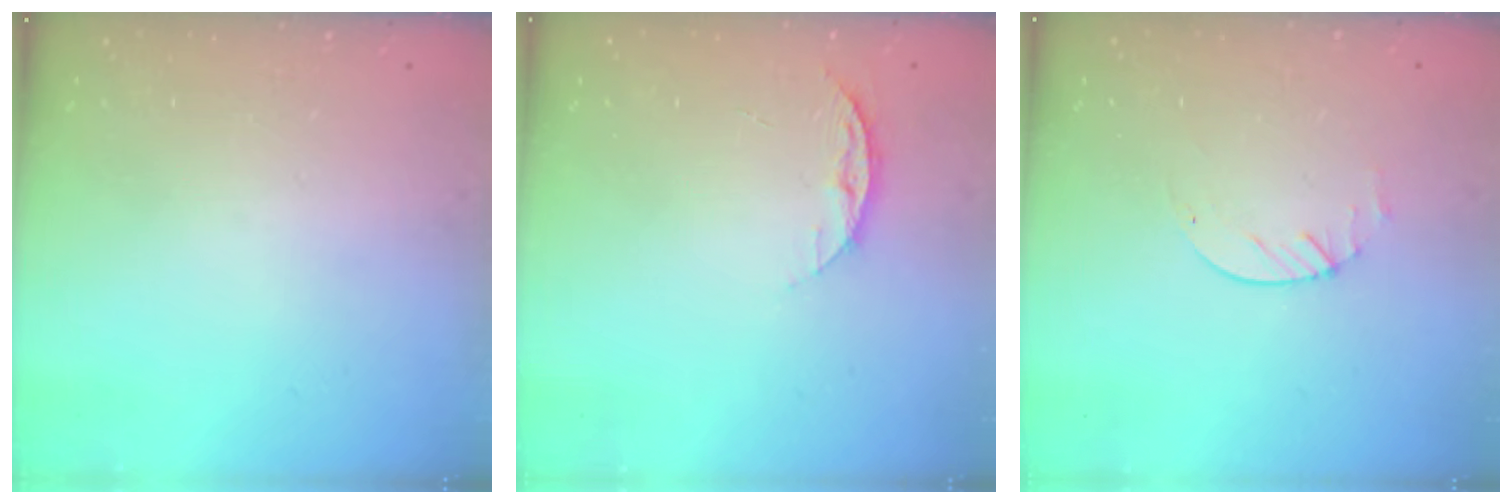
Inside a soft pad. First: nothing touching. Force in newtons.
{"total": 7.2, "press": 7.2, "slide": 0.9}
{"total": 2.0, "press": 2.0, "slide": 0.2}